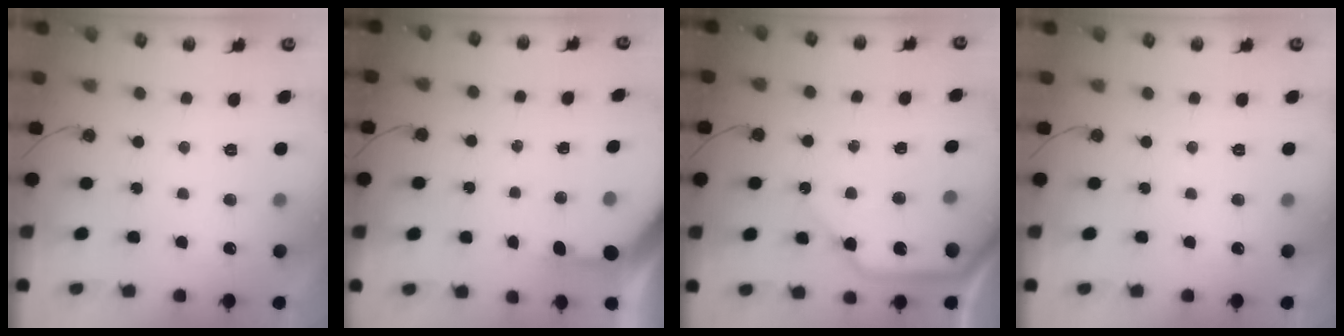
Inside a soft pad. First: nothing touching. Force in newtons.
{"total": 2.9, "press": 2.9, "slide": 0.3}
{"total": 12.4, "press": 12.4, "slide": 1.0}
{"total": 0.0}